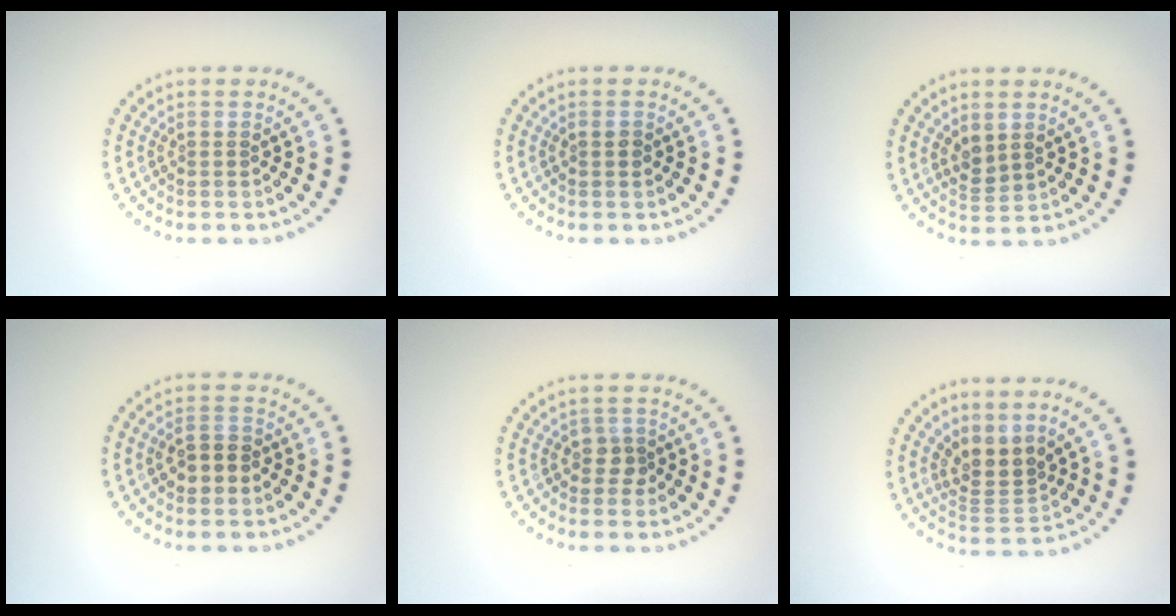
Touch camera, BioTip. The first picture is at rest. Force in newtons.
{"total": 0.9, "press": 0.8, "slide": 0.1}
{"total": 1.7, "press": 1.5, "slide": 0.8}
{"total": 2.5, "press": 2.5, "slide": 0.3}
{"total": 1.4, "press": 1.2, "slide": 0.8}
{"total": 3.0, "press": 2.1, "slide": 2.1}